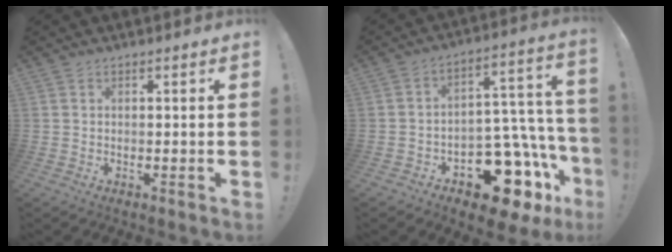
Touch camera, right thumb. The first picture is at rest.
{"total": 17.3, "force": [-10.2, 9.7, 10.0], "torque": [-0.095, 0.059, -0.156]}